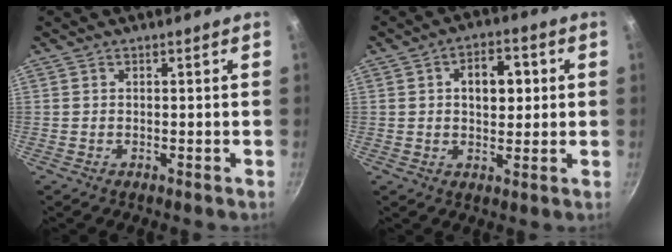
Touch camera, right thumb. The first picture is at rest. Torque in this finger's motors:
{"motor_torque": [-0.12, 0.21, 0.15, -0.09, 0.17]}